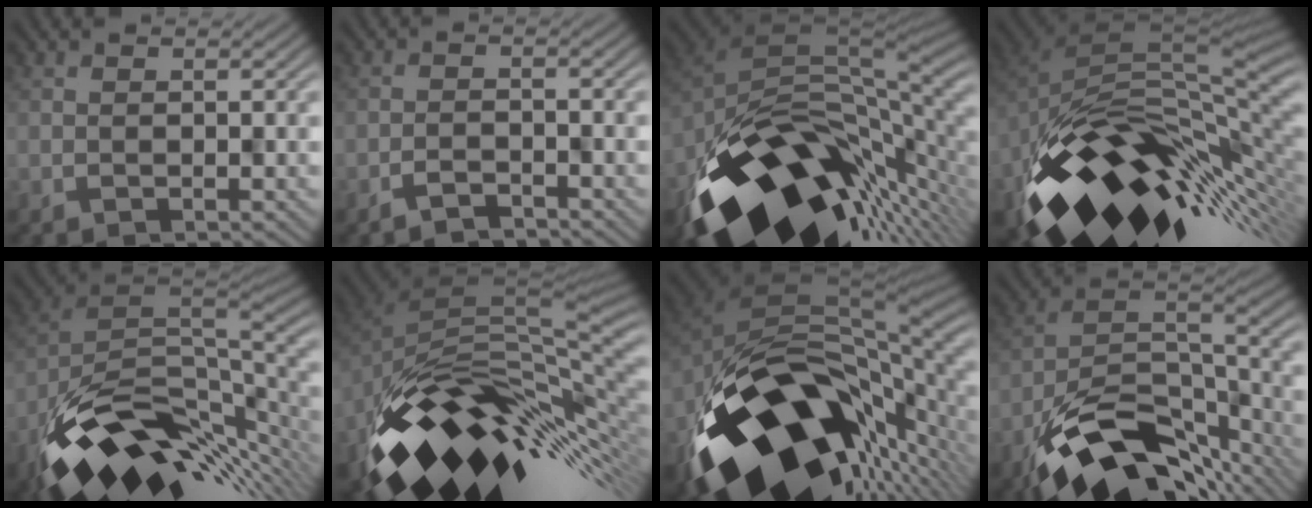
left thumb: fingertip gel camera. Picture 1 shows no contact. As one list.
[{"total": 2.2, "force": [-2.1, 0.3, 0.6], "torque": [-0.011, 0.003, -0.042]}, {"total": 17.4, "force": [-7.3, 9.9, 12.3], "torque": [-0.235, -0.041, -0.114]}, {"total": 16.2, "force": [-5.4, 8.6, 12.6], "torque": [-0.230, -0.018, -0.095]}, {"total": 14.6, "force": [-5.6, 7.8, 11.1], "torque": [-0.207, -0.024, -0.099]}, {"total": 14.7, "force": [-5.4, 7.6, 11.3], "torque": [-0.204, -0.020, -0.095]}, {"total": 19.2, "force": [-7.3, 11.7, 13.3], "torque": [-0.266, -0.057, -0.099]}, {"total": 15.2, "force": [-10.1, 6.1, 9.5], "torque": [-0.195, -0.022, -0.158]}]